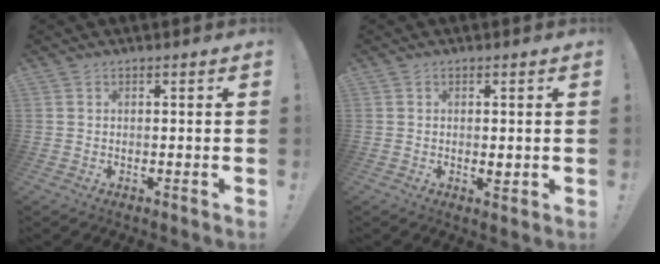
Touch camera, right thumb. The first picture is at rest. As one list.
[{"total": 1.5, "force": [0.1, 0.9, 1.2], "torque": [-0.013, -0.001, 0.001]}]